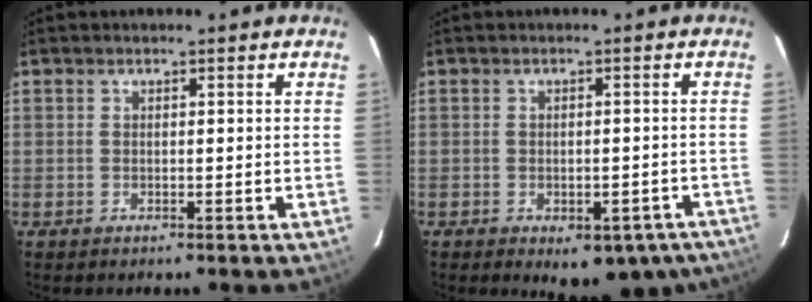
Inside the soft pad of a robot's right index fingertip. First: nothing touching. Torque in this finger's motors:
{"motor_torque": [1.20, -0.94, 0.30, 0.01]}